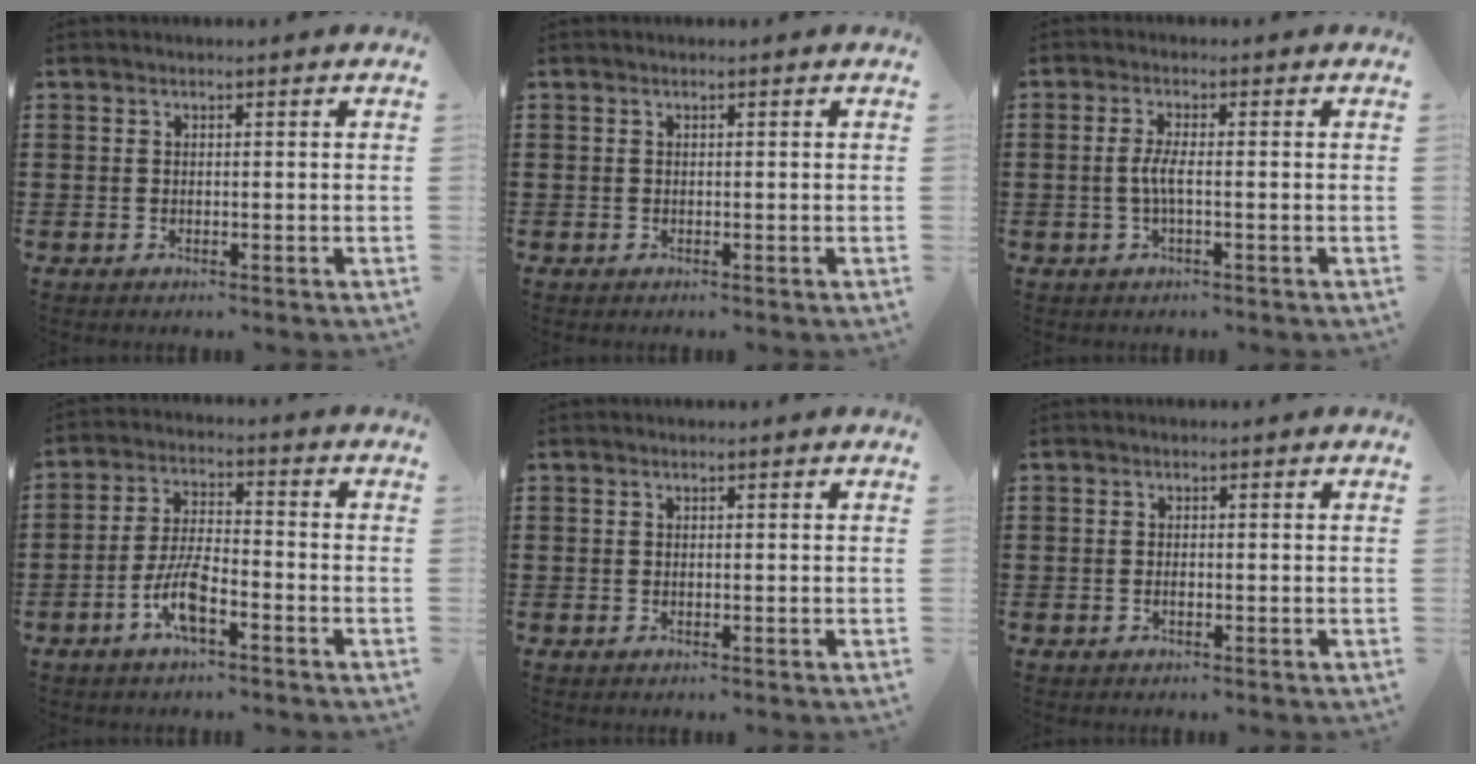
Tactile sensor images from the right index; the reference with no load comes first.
{"total": 0.0}
{"total": 3.1, "force": [-0.5, 0.4, 3.0], "torque": [-0.078, -0.010, -0.019]}
{"total": 7.1, "force": [-3.6, 2.2, 5.7], "torque": [-0.132, -0.005, -0.072]}
{"total": 0.0}
{"total": 0.6, "force": [-0.3, 0.2, 0.5], "torque": [-0.011, -0.005, -0.003]}